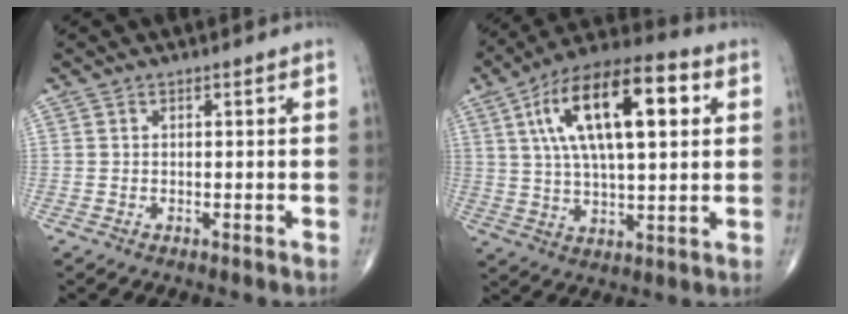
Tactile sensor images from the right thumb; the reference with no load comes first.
{"total": 20.5, "force": [6.0, 8.3, 17.8], "torque": [-0.296, 0.011, 0.092]}